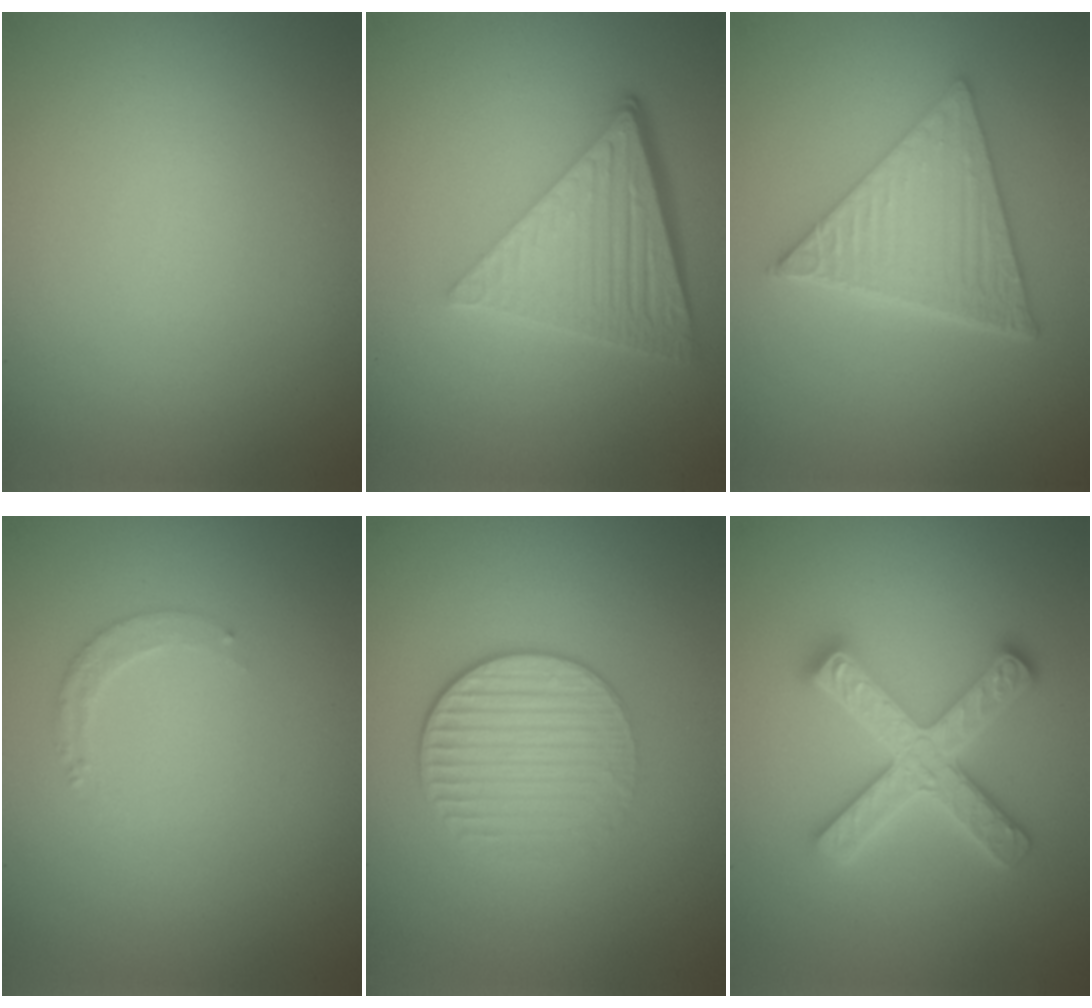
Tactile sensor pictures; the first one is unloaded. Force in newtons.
{"total": 6.5, "press": 4.4, "slide": 4.8}
{"total": 6.3, "press": 4.7, "slide": 4.2}
{"total": 1.3, "press": 1.2, "slide": 0.2}
{"total": 3.1, "press": 2.7, "slide": 1.5}
{"total": 5.0, "press": 5.0, "slide": 0.8}